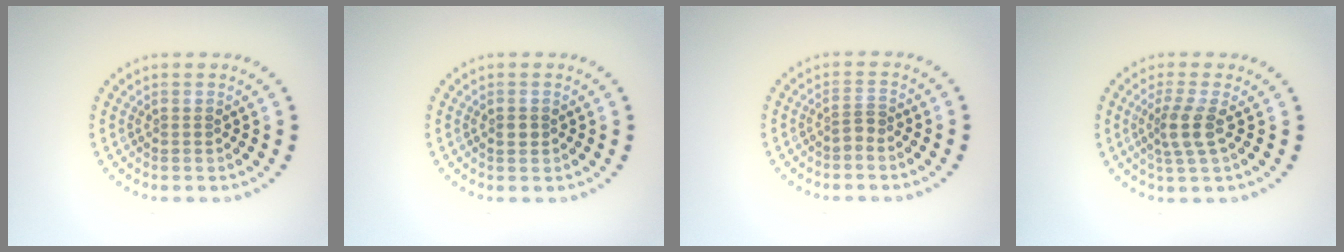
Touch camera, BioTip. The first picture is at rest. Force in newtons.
{"total": 1.2, "press": 1.1, "slide": 0.3}
{"total": 1.0, "press": 0.6, "slide": 0.8}
{"total": 2.6, "press": 2.0, "slide": 1.6}